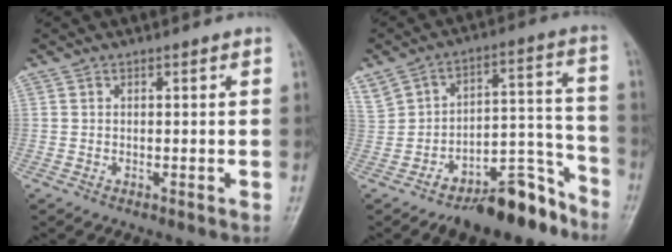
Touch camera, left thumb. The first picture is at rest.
{"total": 14.9, "force": [-9.2, 7.8, 8.7], "torque": [-0.078, 0.109, -0.136]}